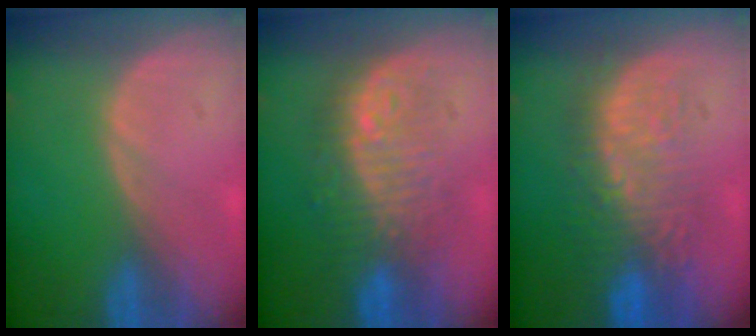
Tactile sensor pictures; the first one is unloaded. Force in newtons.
{"total": 9.5, "press": 9.4, "slide": 1.0}
{"total": 9.3, "press": 9.0, "slide": 2.3}